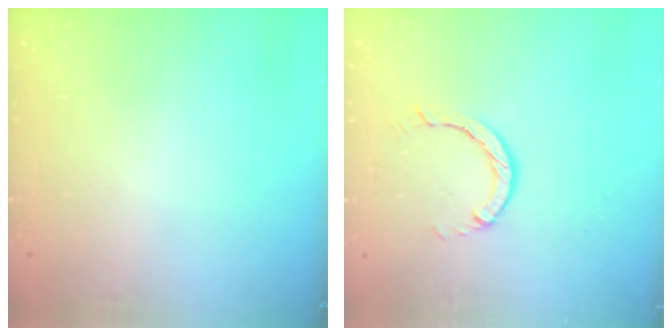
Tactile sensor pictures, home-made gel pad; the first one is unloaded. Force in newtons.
{"total": 3.8, "press": 3.8, "slide": 0.5}